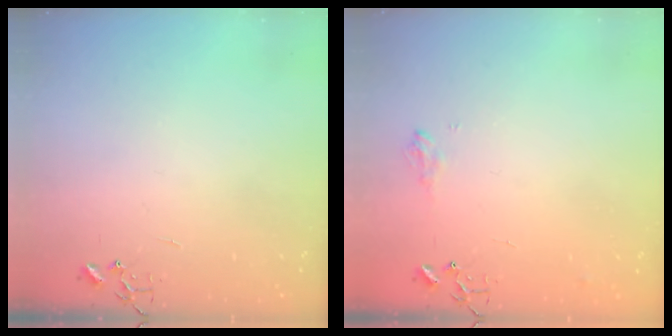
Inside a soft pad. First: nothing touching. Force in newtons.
{"total": 7.7, "press": 7.7, "slide": 0.9}